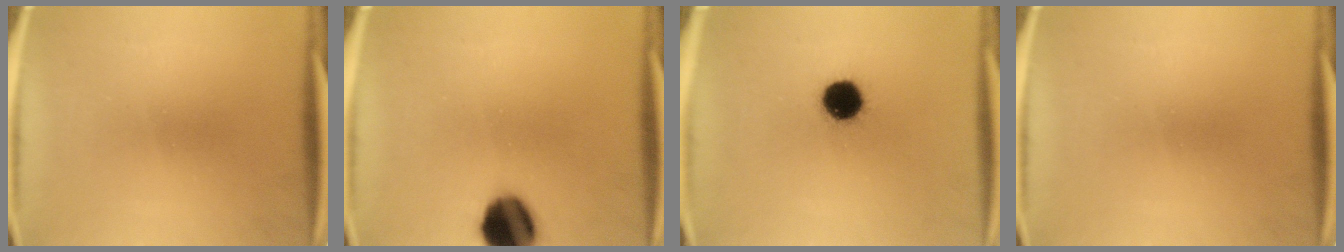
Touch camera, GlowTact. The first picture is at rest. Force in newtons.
{"total": 12.5}
{"total": 10.1}
{"total": 0.0}